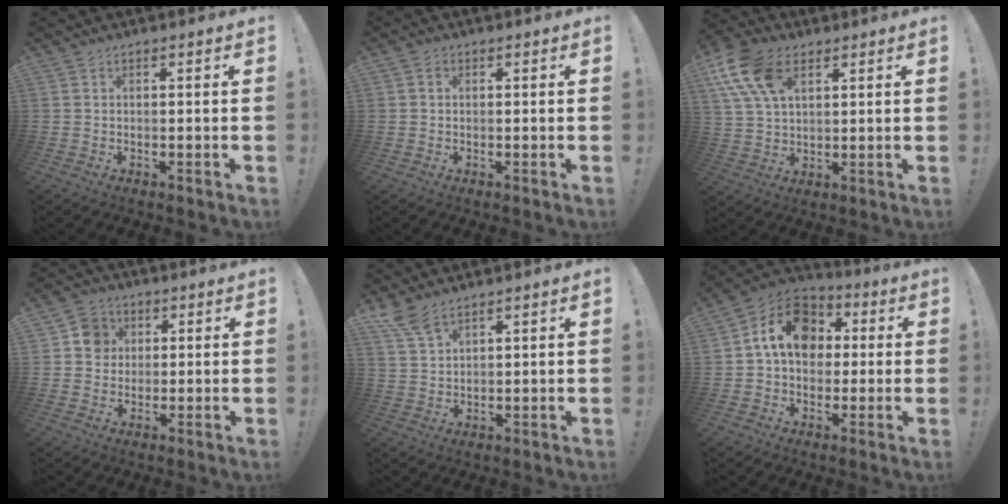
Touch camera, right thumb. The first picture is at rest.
{"total": 1.0, "force": [0.0, 0.9, 0.3], "torque": [-0.006, 0.003, 0.000]}
{"total": 14.4, "force": [6.7, 8.8, 9.2], "torque": [-0.184, -0.020, 0.127]}
{"total": 7.4, "force": [1.6, 7.0, 2.0], "torque": [-0.016, 0.000, 0.031]}
{"total": 6.5, "force": [5.1, 2.3, 3.4], "torque": [-0.062, -0.028, 0.096]}
{"total": 15.8, "force": [3.7, 12.0, 9.6], "torque": [-0.140, 0.007, 0.076]}